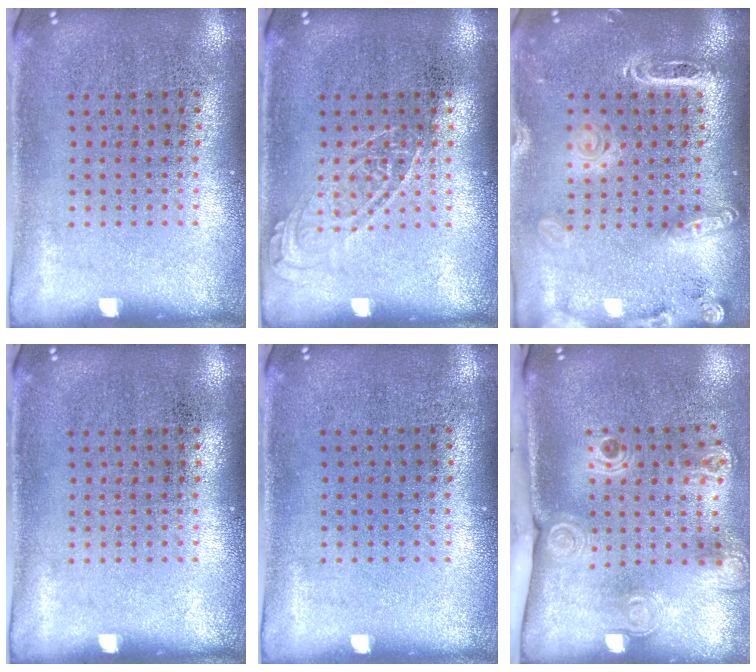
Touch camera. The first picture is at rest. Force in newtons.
{"total": 1.6, "press": 1.5, "slide": 0.3}
{"total": 1.9, "press": 1.8, "slide": 0.7}
{"total": 0.0}
{"total": 0.0}
{"total": 2.3, "press": 1.7, "slide": 1.6}